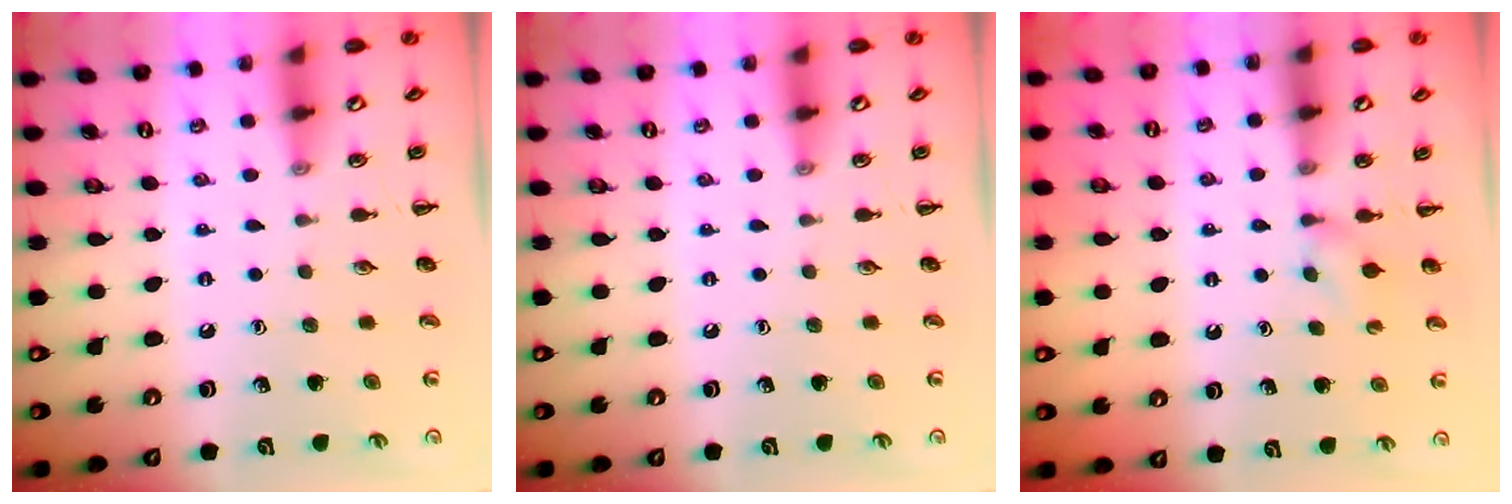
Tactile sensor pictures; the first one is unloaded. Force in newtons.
{"total": 0.0}
{"total": 2.9, "press": 2.7, "slide": 1.0}